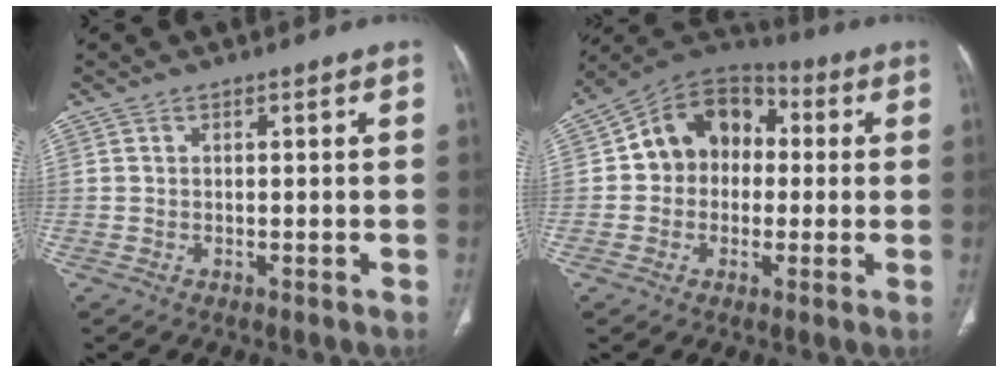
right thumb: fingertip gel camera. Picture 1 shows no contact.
{"total": 13.3, "force": [1.2, 10.7, 7.8], "torque": [-0.085, 0.037, 0.006]}